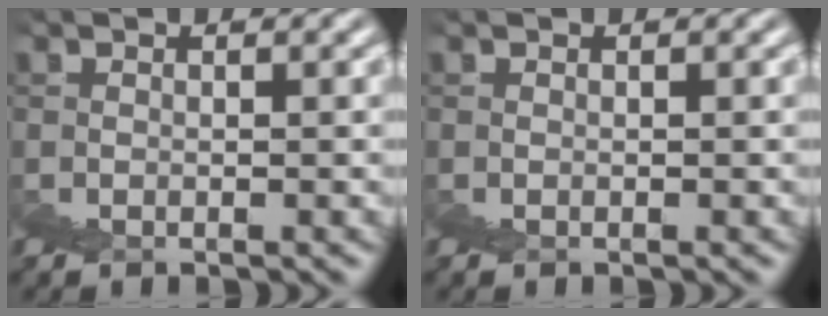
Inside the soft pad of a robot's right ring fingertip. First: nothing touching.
{"total": 0.0}